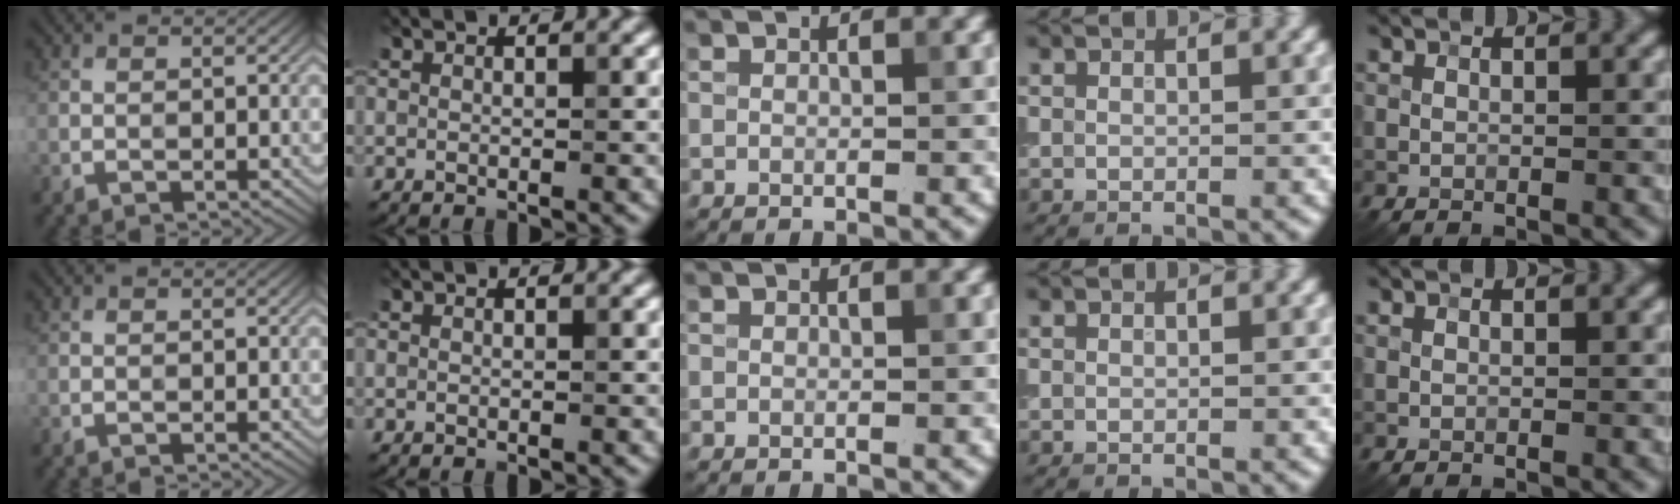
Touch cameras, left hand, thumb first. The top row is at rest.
{}